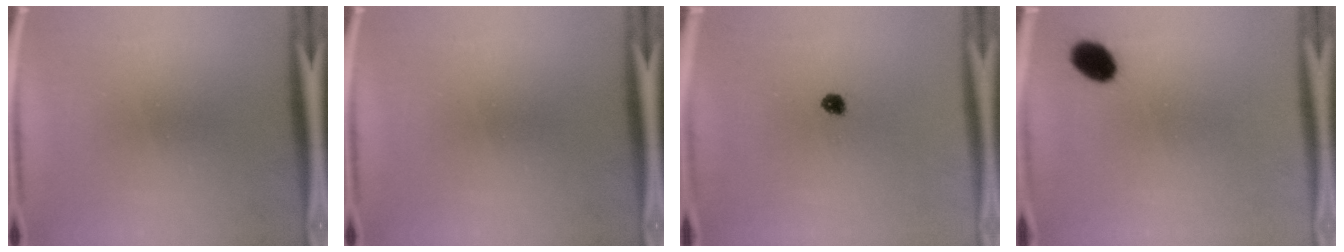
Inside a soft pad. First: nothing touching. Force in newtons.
{"total": 0.0}
{"total": 1.9}
{"total": 5.8}